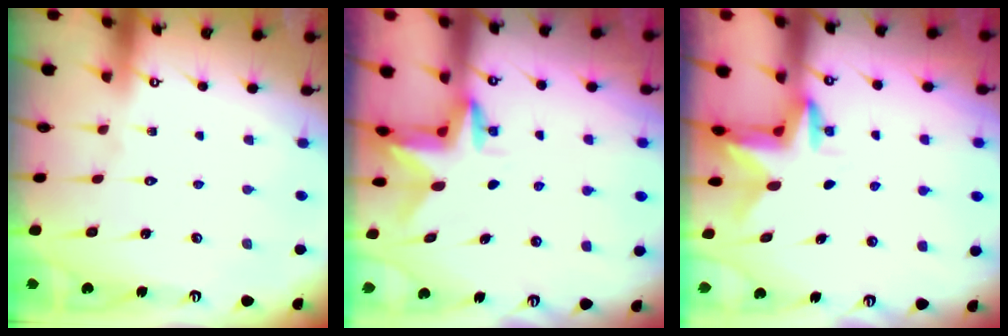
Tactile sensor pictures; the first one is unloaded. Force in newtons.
{"total": 3.2, "press": 3.2, "slide": 0.3}
{"total": 3.1, "press": 3.1, "slide": 0.4}